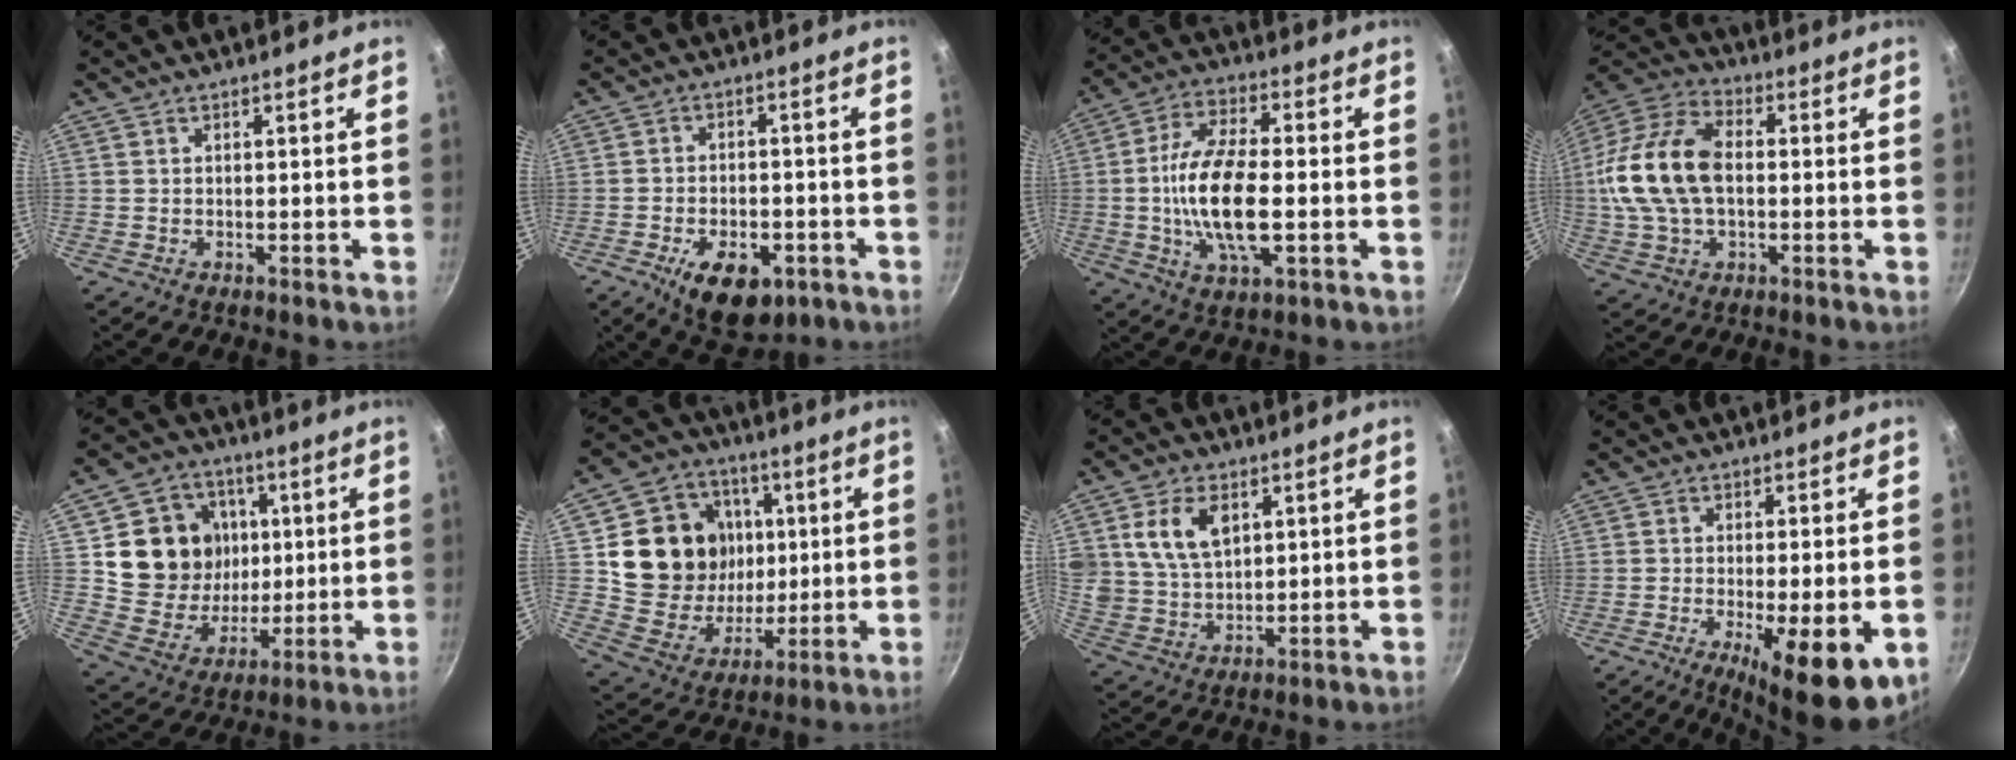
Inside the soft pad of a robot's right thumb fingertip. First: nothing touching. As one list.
[{"total": 11.4, "force": [-5.1, 6.4, 8.0], "torque": [-0.101, 0.014, -0.066]}, {"total": 15.4, "force": [-1.7, 6.3, 13.9], "torque": [-0.263, 0.013, -0.041]}, {"total": 18.2, "force": [0.3, 11.3, 14.2], "torque": [-0.272, 0.036, -0.005]}, {"total": 16.4, "force": [3.5, 14.3, 7.1], "torque": [-0.096, -0.006, 0.069]}, {"total": 19.6, "force": [4.0, 16.6, 9.6], "torque": [-0.148, -0.005, 0.079]}, {"total": 10.8, "force": [3.9, 7.3, 6.9], "torque": [-0.112, -0.017, 0.079]}, {"total": 13.0, "force": [-4.2, 3.5, 11.7], "torque": [-0.159, -0.004, -0.056]}]